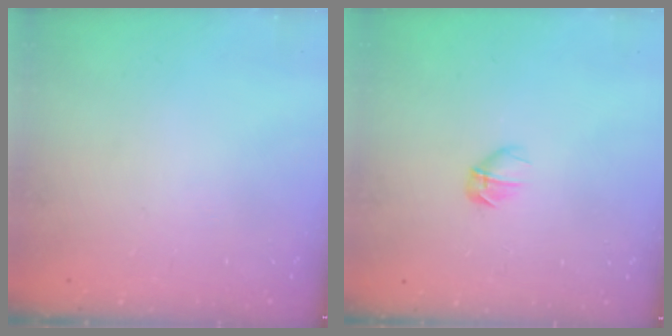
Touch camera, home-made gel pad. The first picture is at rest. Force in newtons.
{"total": 3.7, "press": 3.5, "slide": 1.2}